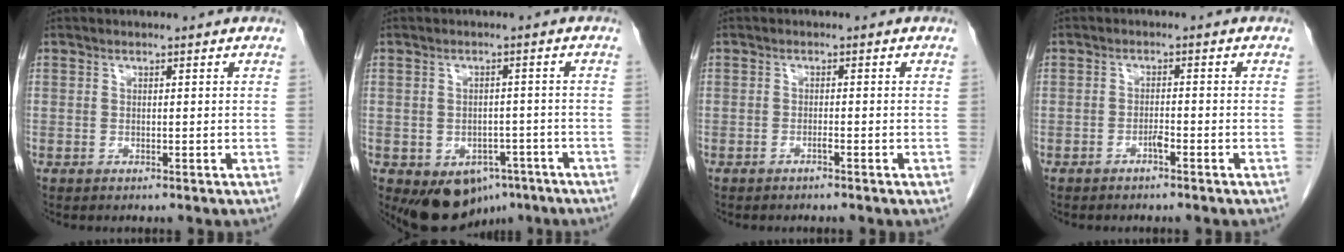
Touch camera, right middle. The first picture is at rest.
{"total": 8.7, "force": [-5.0, 5.7, 4.2], "torque": [-0.058, 0.008, -0.063]}
{"total": 1.1, "force": [-0.7, -0.1, 0.8], "torque": [-0.015, 0.001, -0.014]}
{"total": 1.5, "force": [-1.1, 0.1, 1.0], "torque": [-0.019, 0.002, -0.020]}